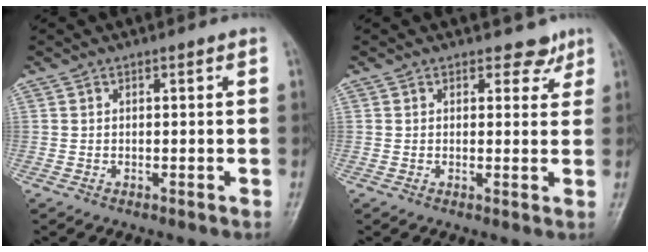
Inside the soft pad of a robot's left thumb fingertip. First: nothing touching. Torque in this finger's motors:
{"motor_torque": [-0.39, -0.16, -0.23, 0.00, 0.06]}